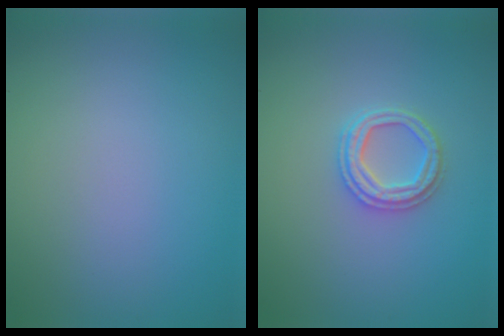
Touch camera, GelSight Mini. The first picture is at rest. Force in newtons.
{"total": 2.4, "press": 2.4, "slide": 0.3}